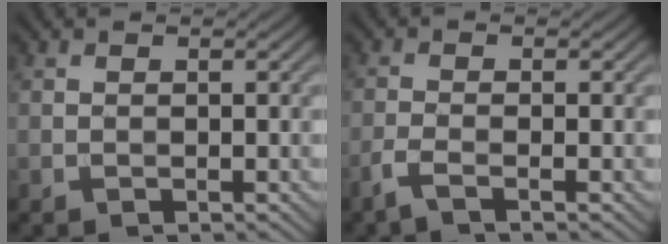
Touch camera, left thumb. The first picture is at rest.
{"total": 2.5, "force": [-1.7, 0.3, 1.8], "torque": [-0.039, -0.002, -0.046]}